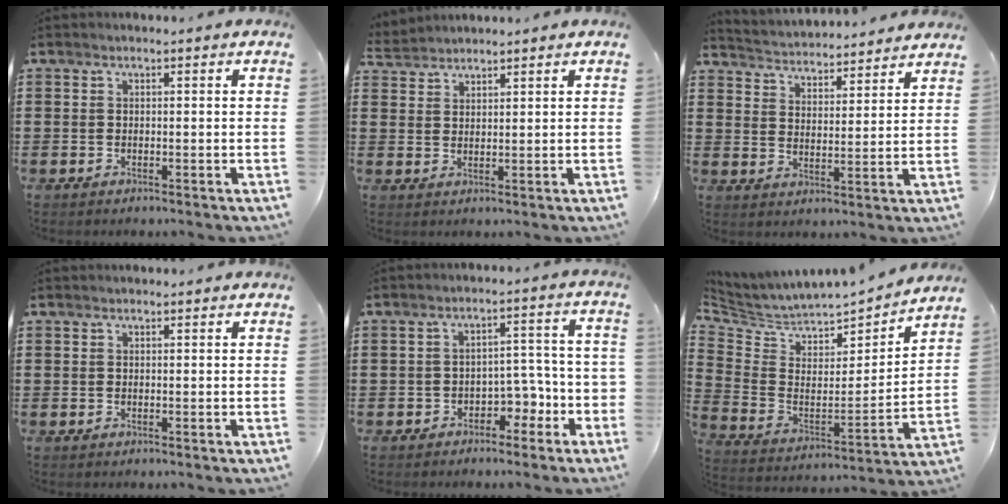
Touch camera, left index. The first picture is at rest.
{"total": 2.5, "force": [2.4, 0.4, -0.3], "torque": [-0.003, -0.001, 0.048]}
{"total": 3.4, "force": [3.3, -0.1, -0.6], "torque": [-0.010, -0.030, 0.052]}
{"total": 0.0}
{"total": 4.6, "force": [-3.2, 2.7, 2.0], "torque": [-0.041, 0.012, -0.065]}
{"total": 4.1, "force": [3.9, 1.2, 0.2], "torque": [-0.037, -0.049, 0.061]}